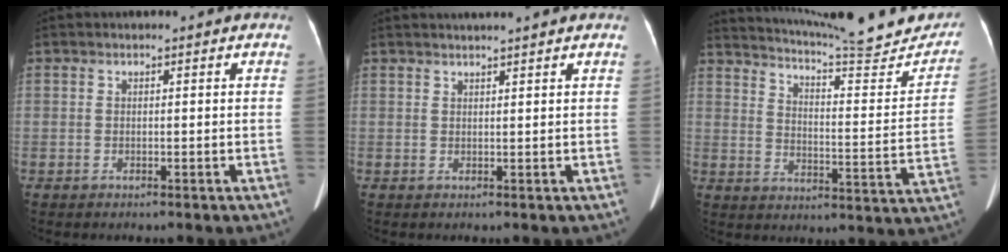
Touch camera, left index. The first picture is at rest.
{"total": 3.0, "force": [2.7, -0.4, 1.2], "torque": [-0.014, 0.019, 0.040]}
{"total": 22.4, "force": [20.6, 2.1, 8.4], "torque": [-0.119, -0.054, 0.262]}